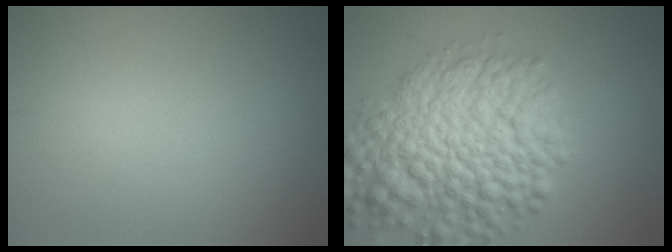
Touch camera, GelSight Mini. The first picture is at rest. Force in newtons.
{"total": 9.5, "press": 9.5, "slide": 0.4}